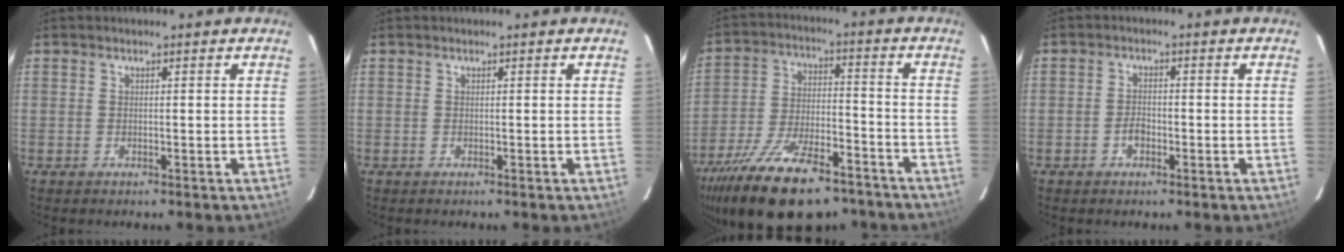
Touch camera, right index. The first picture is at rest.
{"total": 0.0}
{"total": 22.2, "force": [-16.3, 8.4, 12.4], "torque": [-0.238, -0.026, -0.252]}
{"total": 2.5, "force": [-1.3, 1.5, 1.5], "torque": [-0.030, 0.005, -0.024]}